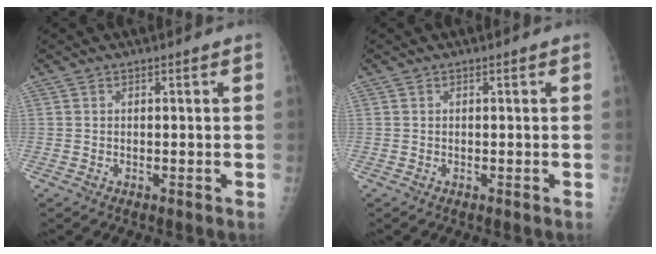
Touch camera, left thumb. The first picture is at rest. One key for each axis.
{"total": 0.0}